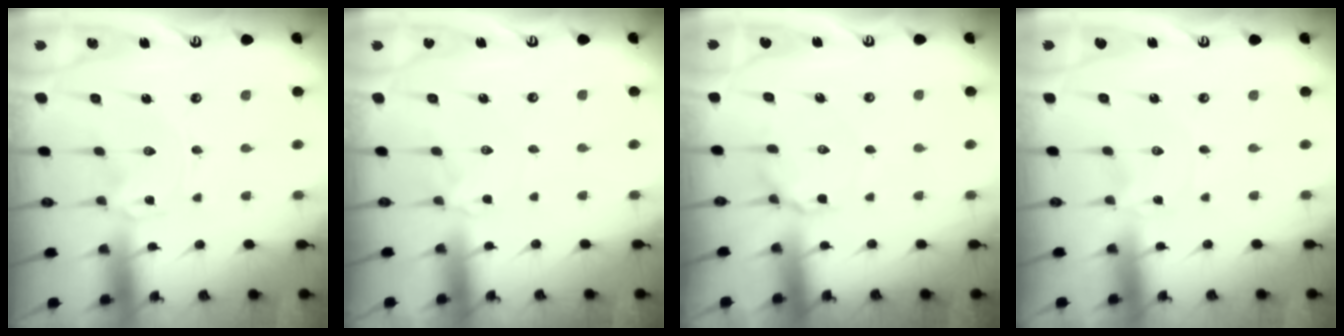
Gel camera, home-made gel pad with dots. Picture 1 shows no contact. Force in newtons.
{"total": 2.3, "press": 2.3, "slide": 0.5}
{"total": 6.5, "press": 6.4, "slide": 1.2}
{"total": 0.0}